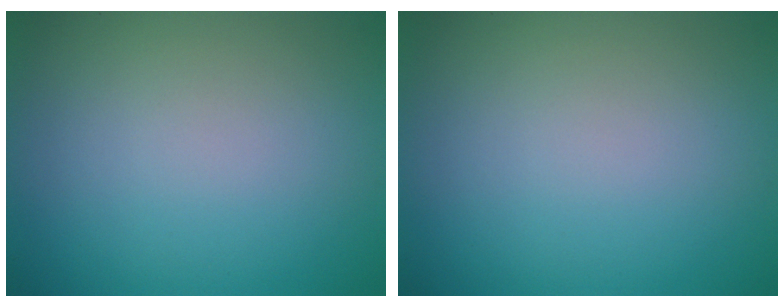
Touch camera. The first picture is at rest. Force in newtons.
{"total": 0.0}